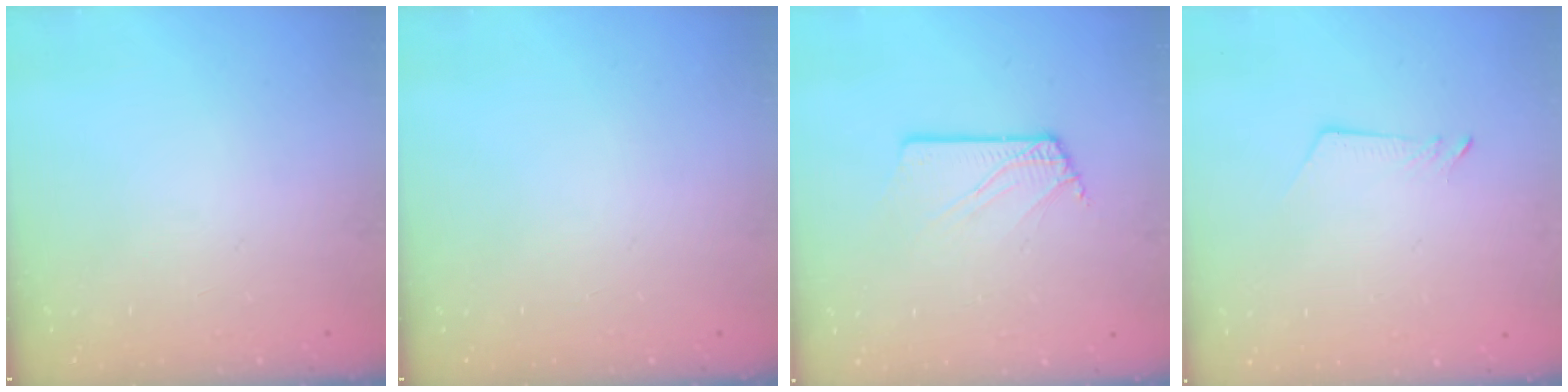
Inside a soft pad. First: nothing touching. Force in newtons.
{"total": 0.0}
{"total": 2.4, "press": 2.4, "slide": 0.1}
{"total": 3.6, "press": 3.6, "slide": 0.5}